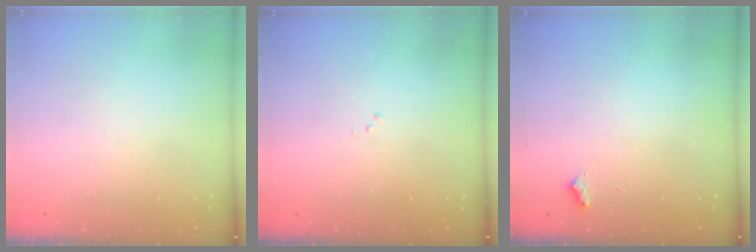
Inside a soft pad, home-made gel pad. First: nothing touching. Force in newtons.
{"total": 6.1, "press": 6.1, "slide": 0.7}
{"total": 2.7, "press": 2.7, "slide": 0.4}